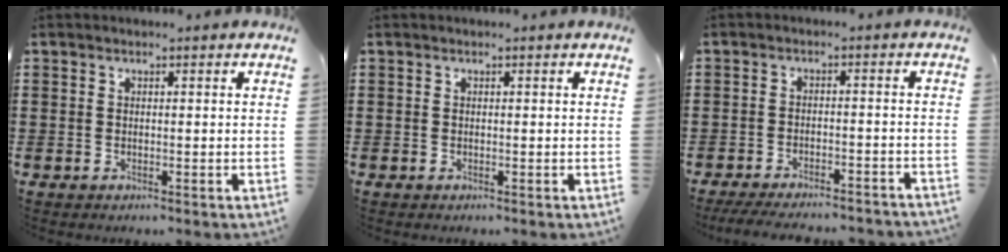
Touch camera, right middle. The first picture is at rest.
{"total": 0.0}
{"total": 4.2, "force": [-4.0, 0.1, 1.2], "torque": [-0.026, -0.004, -0.080]}